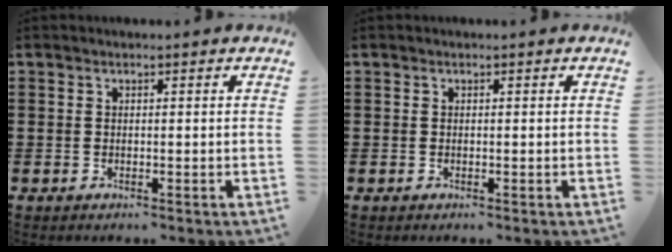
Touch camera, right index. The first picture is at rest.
{"total": 0.0}